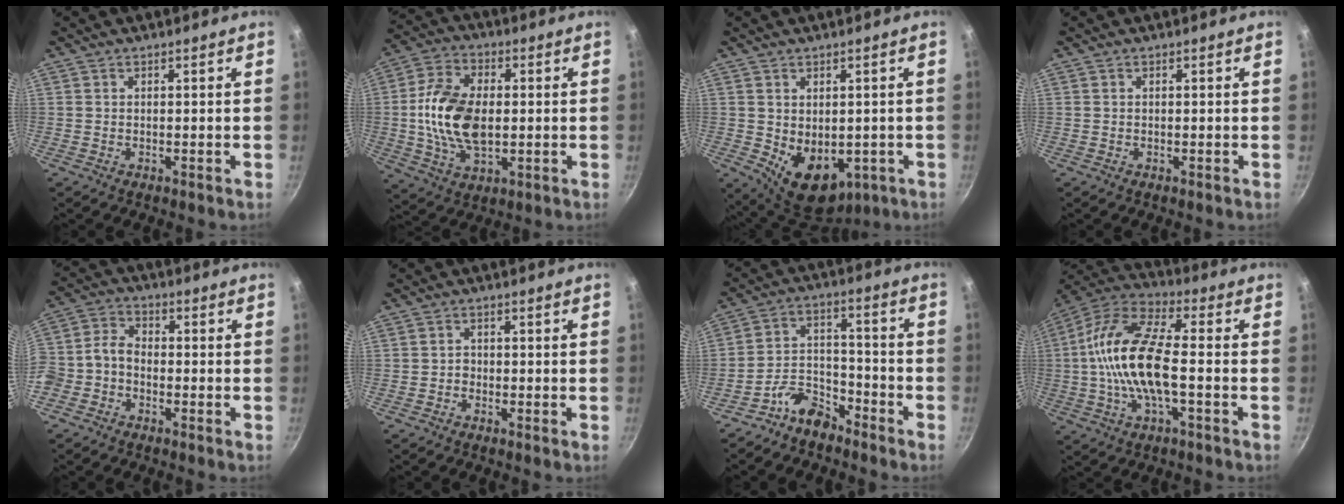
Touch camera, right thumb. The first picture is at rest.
{"total": 14.7, "force": [0.0, 9.0, 11.7], "torque": [-0.206, 0.010, -0.005]}
{"total": 11.2, "force": [-1.8, 7.8, 7.8], "torque": [-0.088, -0.016, -0.001]}
{"total": 0.0}
{"total": 6.9, "force": [-2.5, 5.1, 3.9], "torque": [-0.080, 0.042, -0.064]}
{"total": 1.3, "force": [-0.8, 1.0, 0.4], "torque": [-0.001, 0.008, -0.016]}
{"total": 8.0, "force": [-6.3, 4.0, 2.9], "torque": [-0.030, 0.078, -0.126]}
{"total": 16.8, "force": [-1.5, 6.6, 15.4], "torque": [-0.294, 0.038, -0.046]}